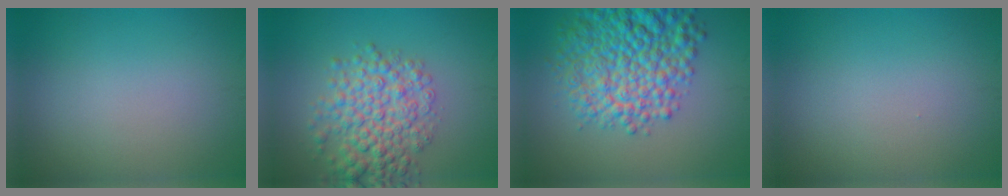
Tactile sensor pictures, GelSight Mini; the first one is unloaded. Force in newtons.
{"total": 6.0, "press": 6.0, "slide": 0.2}
{"total": 9.4, "press": 9.4, "slide": 0.4}
{"total": 0.0}